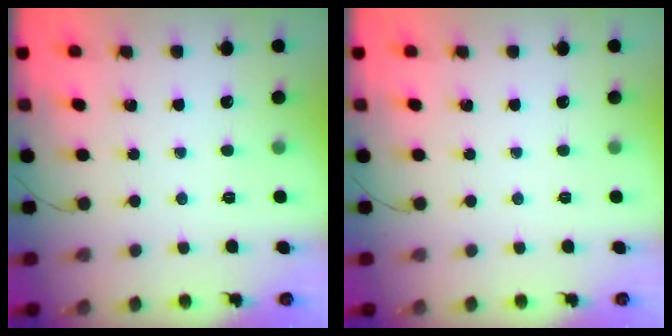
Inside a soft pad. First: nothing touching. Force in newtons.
{"total": 0.0}